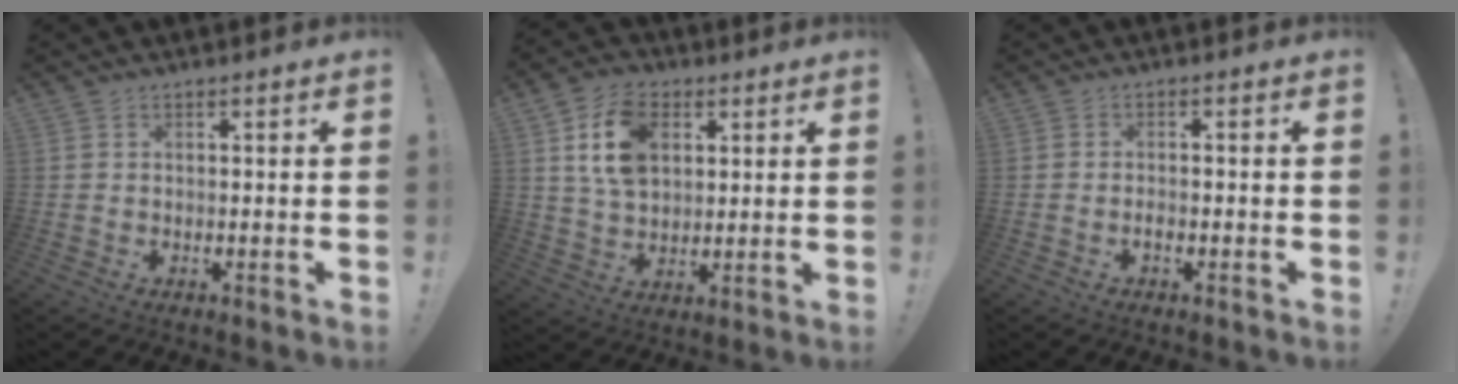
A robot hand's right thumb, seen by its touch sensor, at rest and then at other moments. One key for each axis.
{"total": 13.7, "fx": 5.1, "fy": 9.4, "fz": 8.7, "tx": -0.151, "ty": -0.003, "tz": 0.095}
{"total": 1.6, "fx": -1.0, "fy": 0.4, "fz": 1.2, "tx": -0.021, "ty": 0.002, "tz": -0.018}